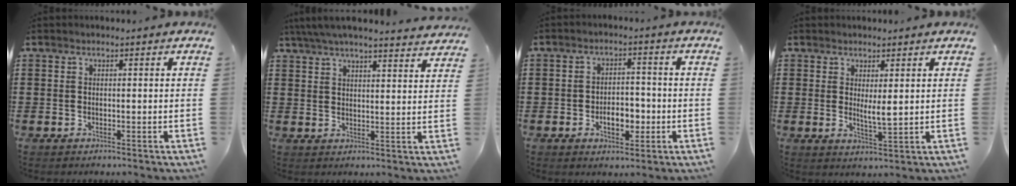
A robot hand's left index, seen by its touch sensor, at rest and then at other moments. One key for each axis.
{"total": 5.3, "fx": 4.9, "fy": -0.1, "fz": 1.8, "tx": -0.051, "ty": -0.020, "tz": 0.088}
{"total": 5.1, "fx": -1.6, "fy": 2.9, "fz": 3.9, "tx": -0.054, "ty": 0.002, "tz": -0.034}
{"total": 3.6, "fx": 1.3, "fy": 0.8, "fz": 3.2, "tx": -0.056, "ty": -0.006, "tz": 0.021}